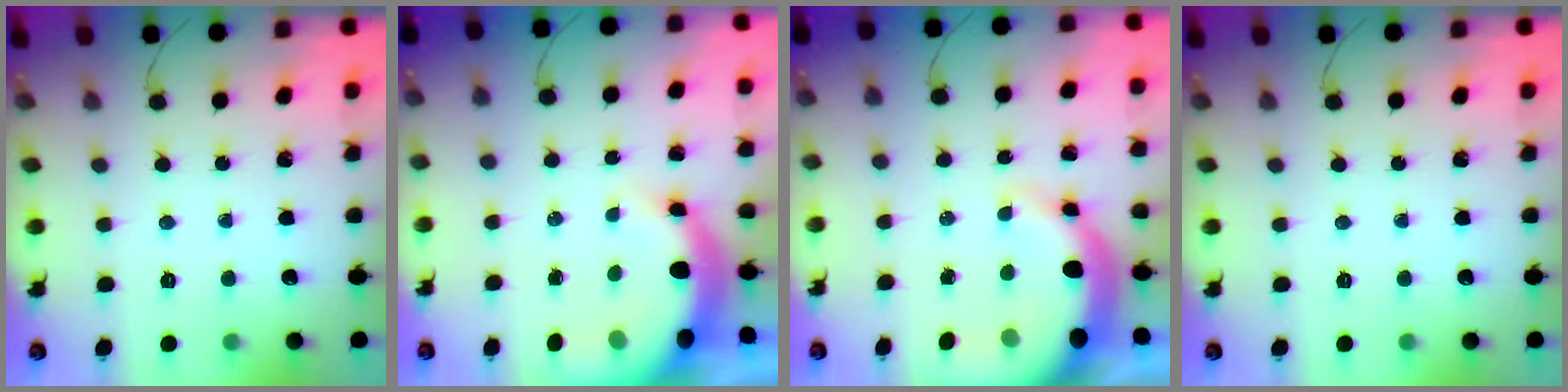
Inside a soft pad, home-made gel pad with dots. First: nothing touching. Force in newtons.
{"total": 9.9, "press": 9.7, "slide": 1.9}
{"total": 11.3, "press": 10.9, "slide": 3.0}
{"total": 0.0}